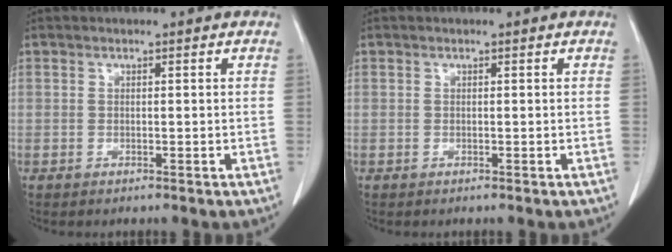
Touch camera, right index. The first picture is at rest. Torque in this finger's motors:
{"motor_torque": [0.00, 0.00, 0.00, 0.00]}